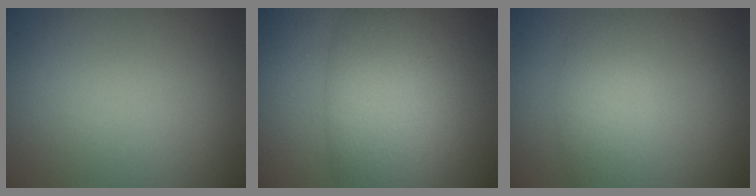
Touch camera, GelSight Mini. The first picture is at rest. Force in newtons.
{"total": 7.8, "press": 7.8, "slide": 0.3}
{"total": 2.9, "press": 2.9, "slide": 0.2}